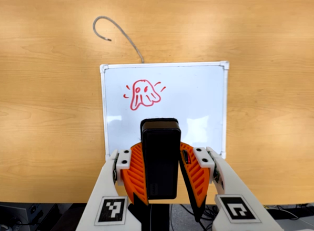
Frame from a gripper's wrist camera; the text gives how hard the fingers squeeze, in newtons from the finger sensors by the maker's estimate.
{"total": 8.0, "left": 6.6, "right": 9.4}